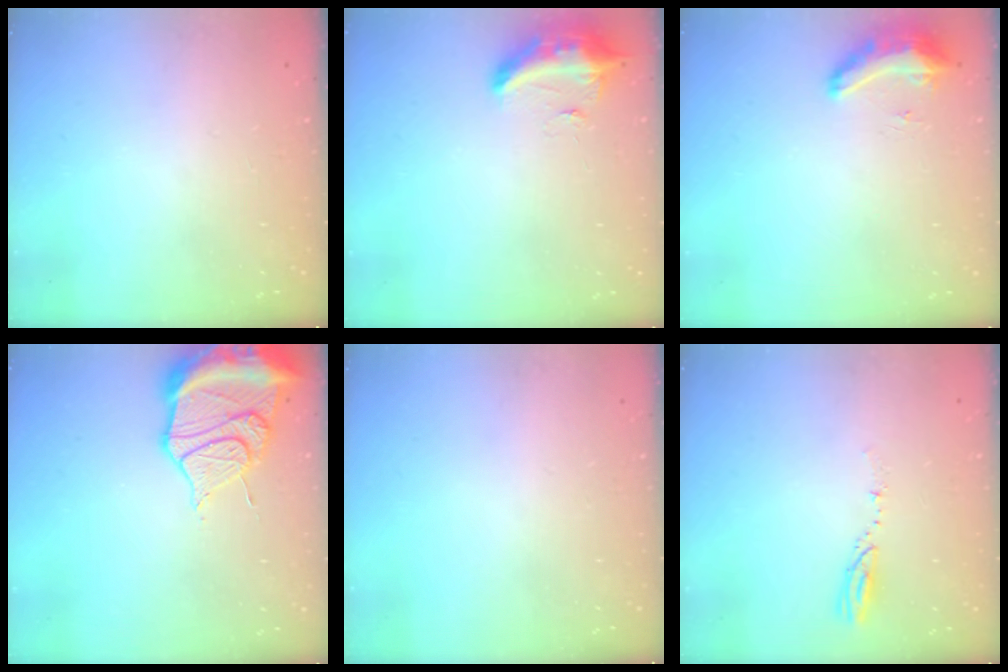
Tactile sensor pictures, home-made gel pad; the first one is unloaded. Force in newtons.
{"total": 9.4, "press": 9.1, "slide": 2.2}
{"total": 9.2, "press": 8.6, "slide": 3.1}
{"total": 19.4, "press": 19.4, "slide": 1.9}
{"total": 0.0}
{"total": 3.3, "press": 3.3, "slide": 0.3}